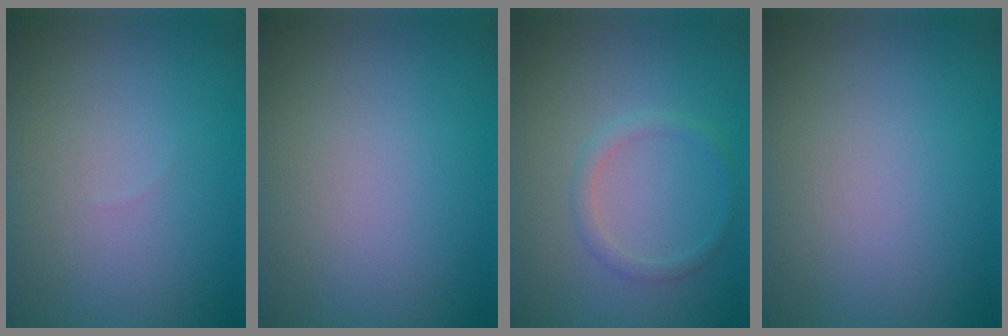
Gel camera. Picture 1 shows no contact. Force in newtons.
{"total": 0.0}
{"total": 1.5, "press": 1.5, "slide": 0.1}
{"total": 0.0}